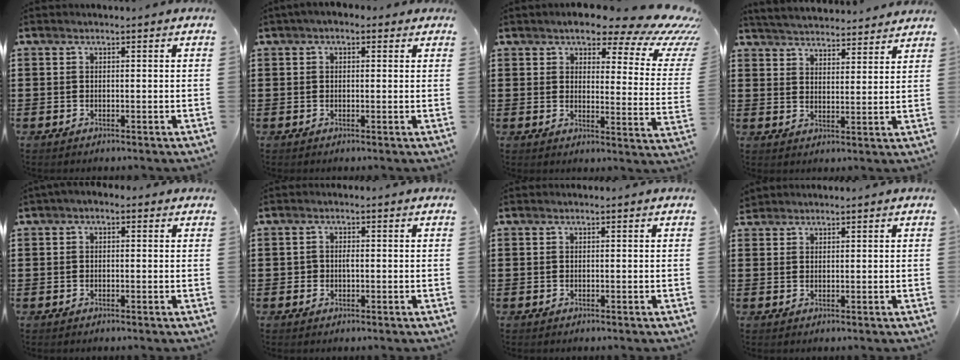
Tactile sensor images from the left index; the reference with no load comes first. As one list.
[{"total": 1.6, "force": [0.4, 1.1, 1.1], "torque": [-0.023, 0.008, 0.007]}, {"total": 7.8, "force": [6.0, 2.0, 4.4], "torque": [-0.079, -0.038, 0.098]}, {"total": 4.4, "force": [4.4, -0.1, 0.1], "torque": [-0.022, -0.028, 0.077]}, {"total": 1.0, "force": [-0.5, 0.5, 0.7], "torque": [-0.013, 0.002, -0.011]}, {"total": 1.3, "force": [-0.3, 0.9, 0.9], "torque": [-0.019, 0.004, -0.007]}, {"total": 0.0}, {"total": 1.2, "force": [1.1, 0.4, 0.0], "torque": [-0.004, 0.001, 0.022]}]